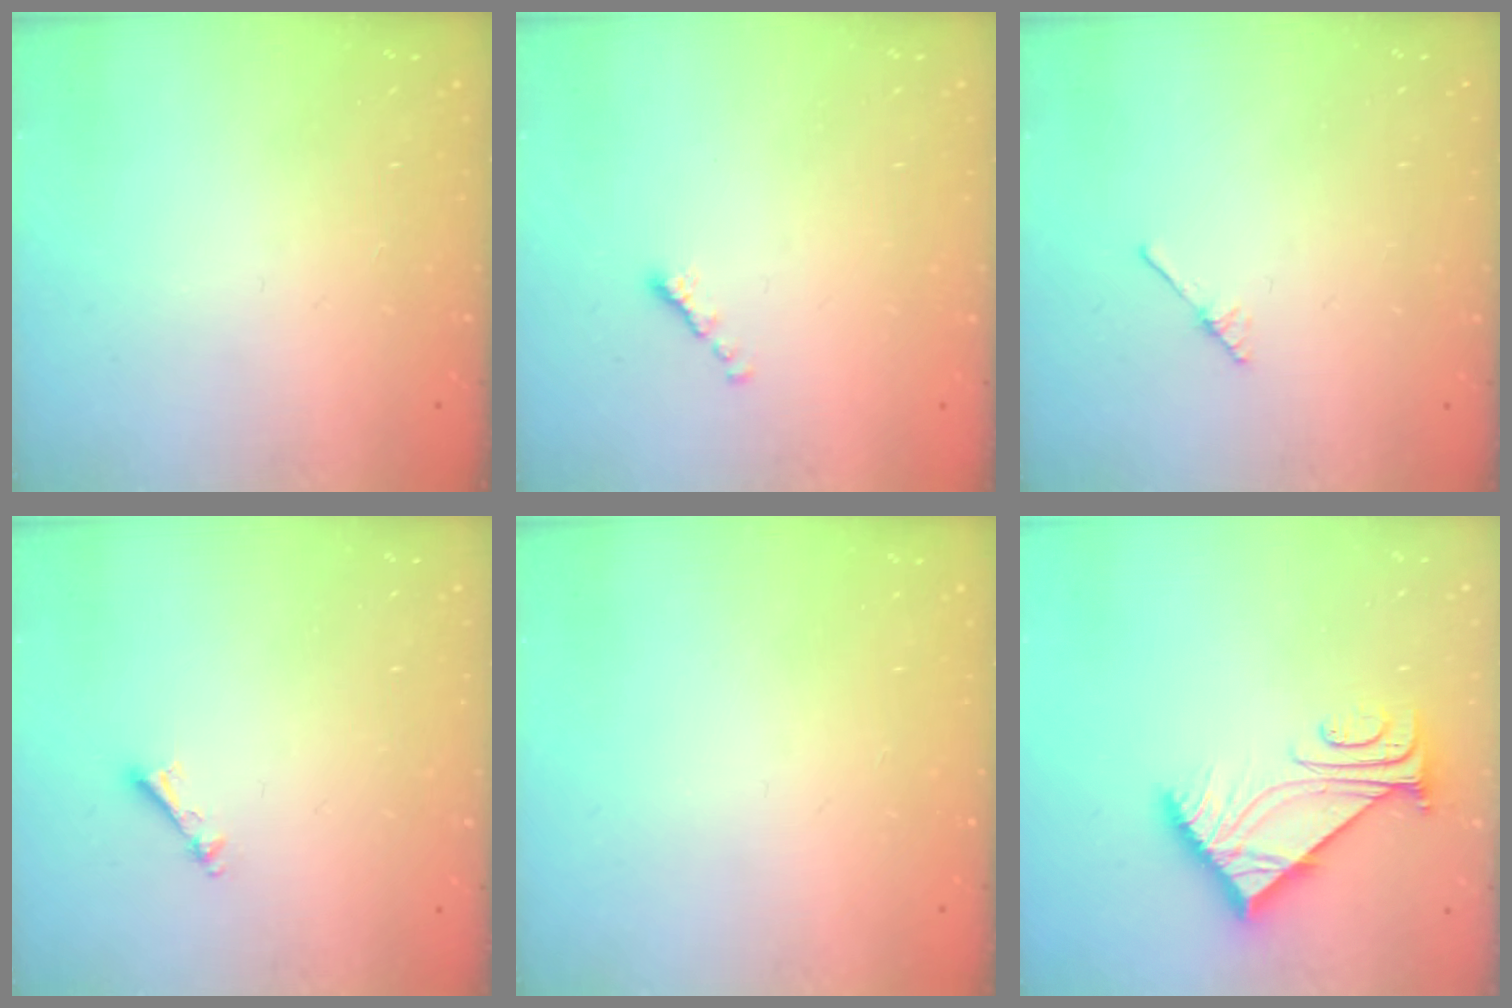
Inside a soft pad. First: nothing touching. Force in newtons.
{"total": 0.0}
{"total": 2.0, "press": 2.0, "slide": 0.2}
{"total": 3.2, "press": 3.2, "slide": 0.3}
{"total": 0.0}
{"total": 7.6, "press": 7.6, "slide": 0.7}